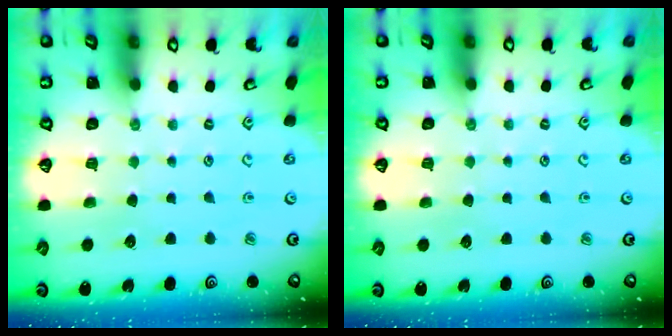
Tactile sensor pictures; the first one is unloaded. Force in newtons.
{"total": 0.0}